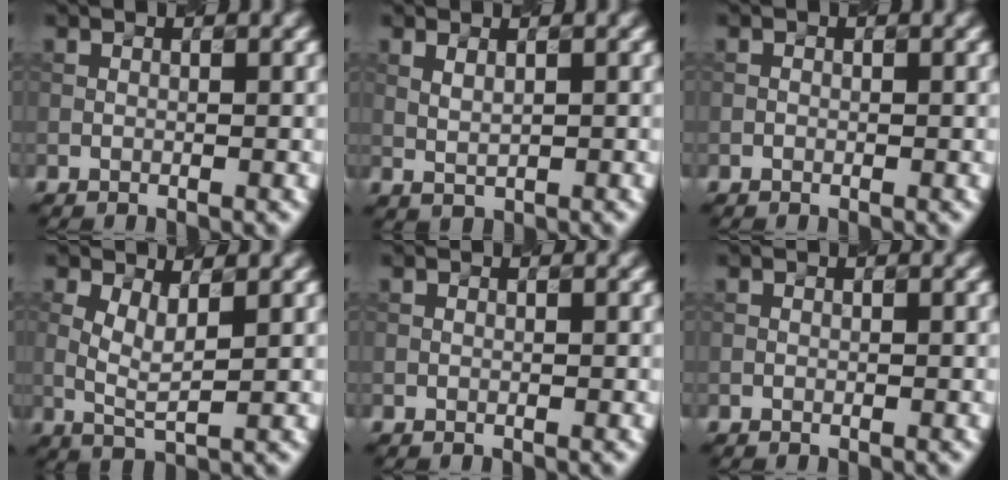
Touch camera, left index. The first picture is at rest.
{"total": 1.2, "force": [0.6, 0.4, 1.0], "torque": [-0.023, -0.002, 0.017]}
{"total": 0.0}
{"total": 3.3, "force": [0.9, 1.1, 3.0], "torque": [-0.064, -0.003, 0.018]}
{"total": 0.0}
{"total": 0.0}